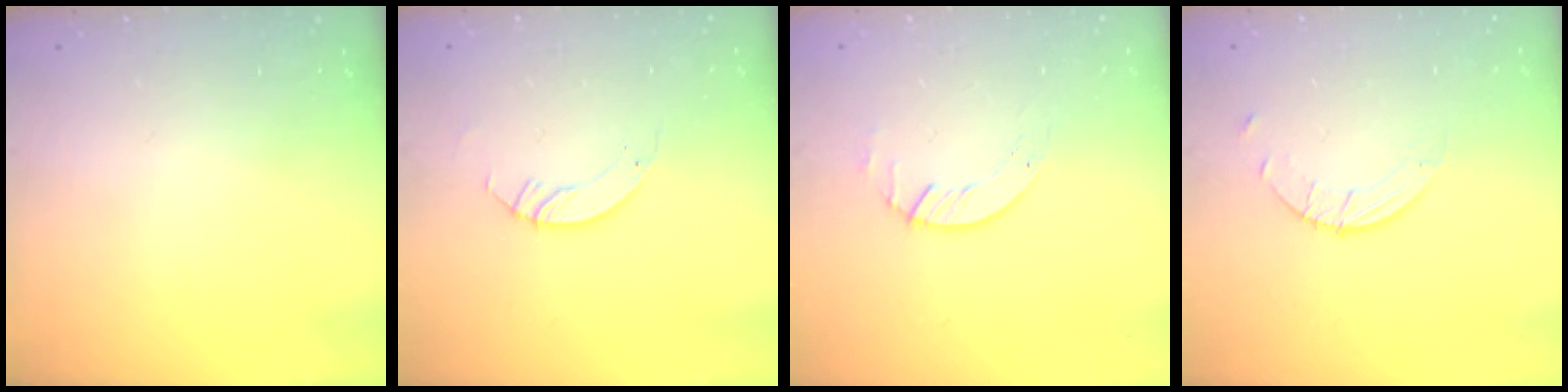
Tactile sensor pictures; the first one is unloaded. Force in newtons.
{"total": 3.3, "press": 3.3, "slide": 0.2}
{"total": 2.0, "press": 2.0, "slide": 0.2}
{"total": 2.6, "press": 2.6, "slide": 0.2}